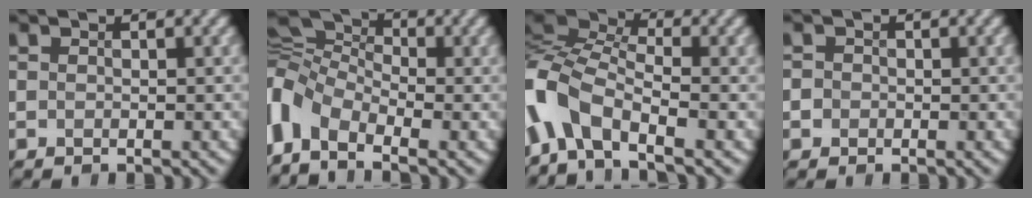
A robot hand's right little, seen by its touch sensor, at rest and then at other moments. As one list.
[{"total": 8.2, "force": [-3.1, 5.4, 5.4], "torque": [-0.125, 0.009, -0.086]}, {"total": 8.6, "force": [-3.7, 4.4, 6.4], "torque": [-0.134, 0.012, -0.094]}, {"total": 1.0, "force": [-0.2, 1.0, 0.1], "torque": [0.007, 0.004, -0.009]}]